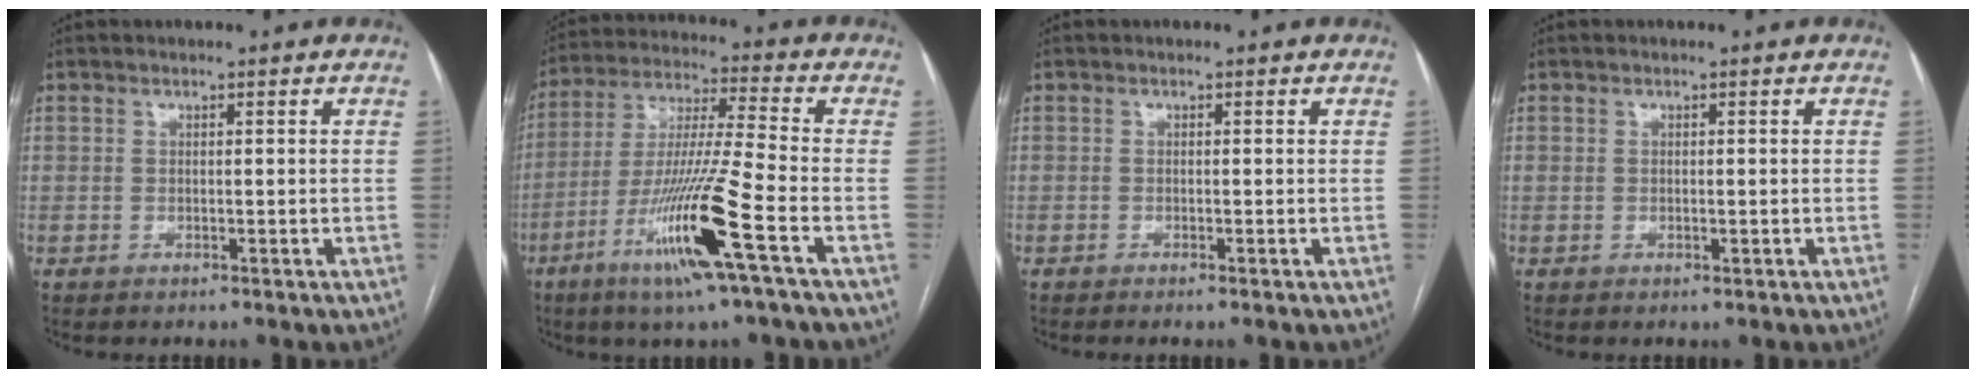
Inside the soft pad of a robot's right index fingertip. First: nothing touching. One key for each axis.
{"total": 15.4, "fx": -6.8, "fy": -1.0, "fz": 13.8, "tx": -0.278, "ty": -0.020, "tz": -0.130}
{"total": 0.6, "fx": -0.4, "fy": -0.2, "fz": 0.4, "tx": -0.010, "ty": 0.001, "tz": -0.009}
{"total": 0.6, "fx": 0.0, "fy": 0.3, "fz": 0.5, "tx": -0.010, "ty": 0.000, "tz": 0.003}